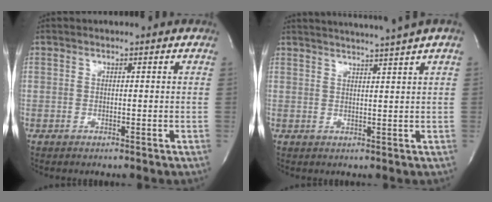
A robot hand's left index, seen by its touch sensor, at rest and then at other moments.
{"total": 8.2, "force": [7.1, -2.0, 3.5], "torque": [-0.050, -0.002, 0.090]}